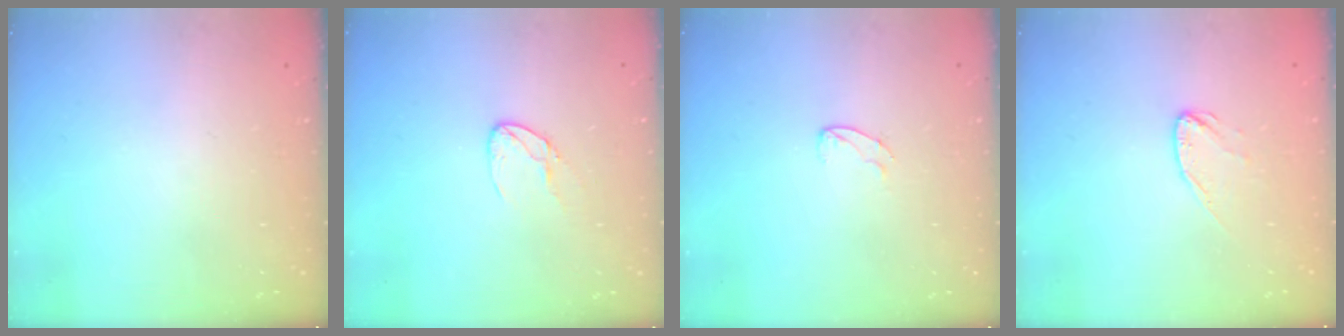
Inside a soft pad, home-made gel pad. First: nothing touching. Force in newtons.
{"total": 4.0, "press": 4.0, "slide": 0.2}
{"total": 3.9, "press": 3.9, "slide": 0.3}
{"total": 6.1, "press": 6.1, "slide": 0.3}